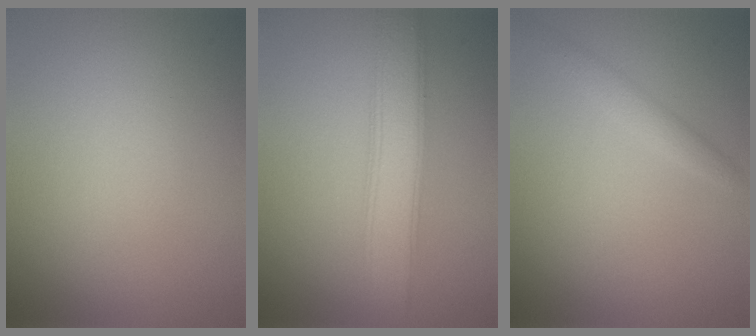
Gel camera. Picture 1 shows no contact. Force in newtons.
{"total": 4.5, "press": 4.5, "slide": 0.2}
{"total": 1.4, "press": 1.4, "slide": 0.1}